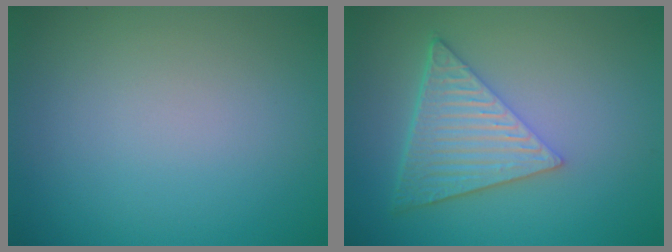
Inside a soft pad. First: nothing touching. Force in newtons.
{"total": 6.7, "press": 4.8, "slide": 4.7}